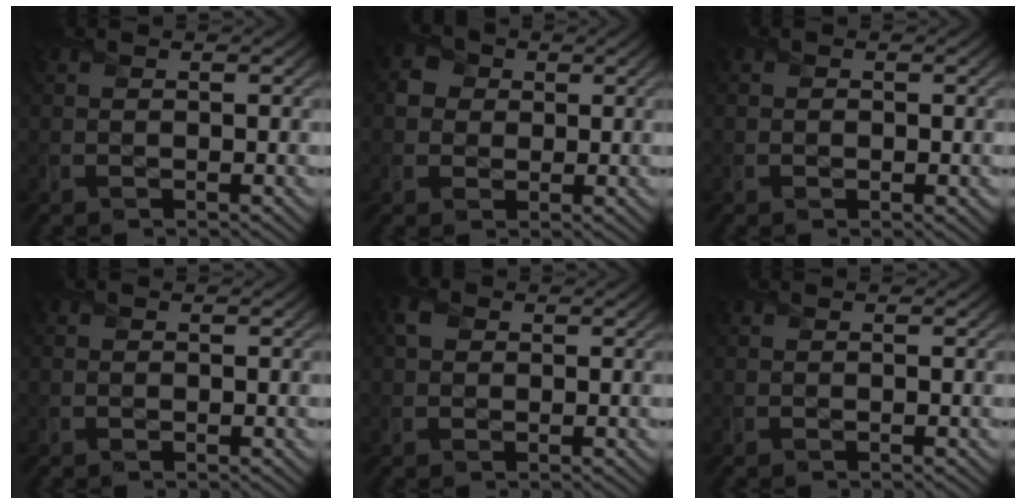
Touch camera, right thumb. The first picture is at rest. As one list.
[{"total": 3.3, "force": [0.4, 3.2, 1.0], "torque": [-0.022, 0.004, 0.000]}, {"total": 1.2, "force": [-0.3, 0.9, 0.6], "torque": [-0.009, -0.007, -0.005]}, {"total": 0.7, "force": [-0.1, 0.6, 0.2], "torque": [0.000, -0.005, -0.006]}, {"total": 2.1, "force": [0.5, 1.8, 0.9], "torque": [-0.019, 0.002, 0.002]}, {"total": 0.0}]